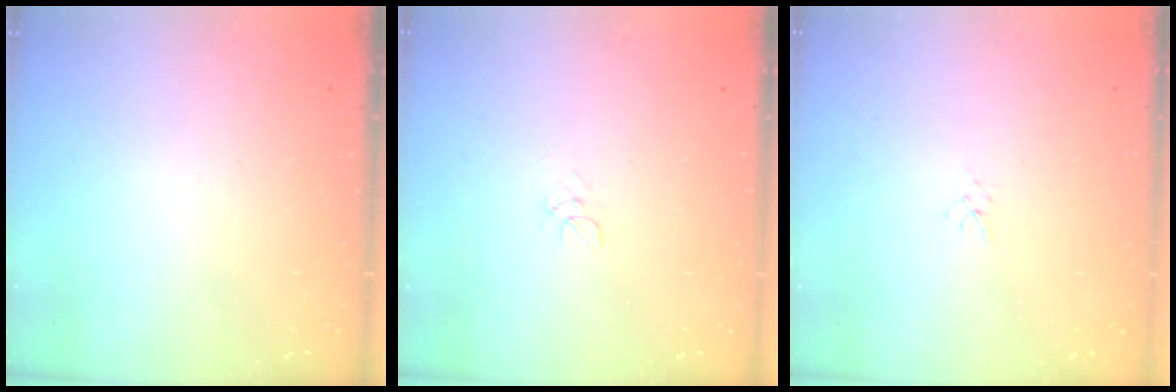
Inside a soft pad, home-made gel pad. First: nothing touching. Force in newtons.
{"total": 3.0, "press": 3.0, "slide": 0.2}
{"total": 1.9, "press": 1.9, "slide": 0.3}